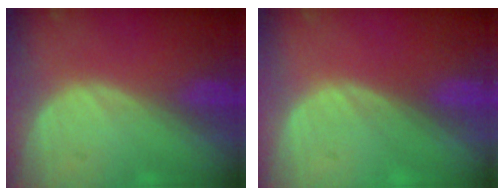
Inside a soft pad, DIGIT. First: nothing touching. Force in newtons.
{"total": 0.0}